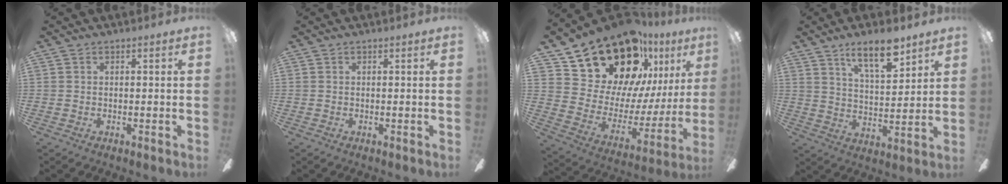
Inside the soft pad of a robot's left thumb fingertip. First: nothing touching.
{"total": 0.0}
{"total": 23.1, "force": [18.2, 10.7, 9.4], "torque": [-0.153, -0.129, 0.338]}
{"total": 11.8, "force": [8.4, 4.0, 7.2], "torque": [-0.109, -0.044, 0.144]}